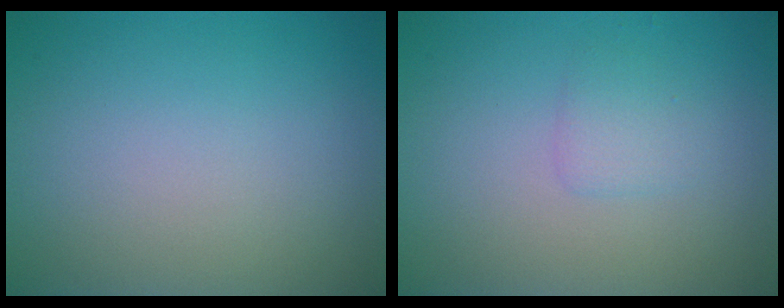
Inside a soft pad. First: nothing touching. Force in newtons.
{"total": 1.3, "press": 1.3, "slide": 0.1}